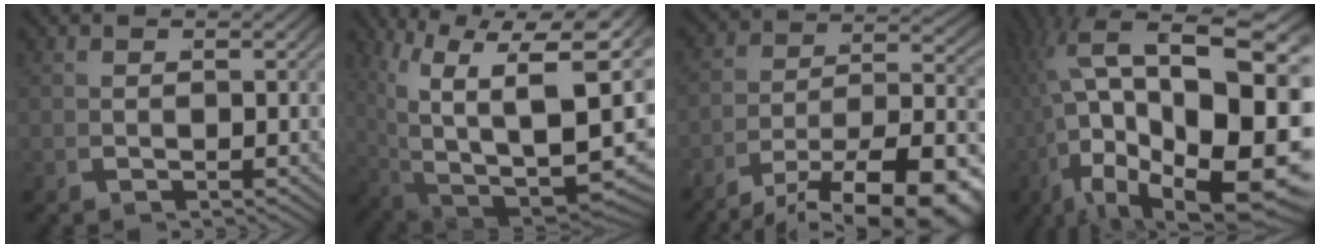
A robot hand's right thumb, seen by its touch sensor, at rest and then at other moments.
{"total": 16.3, "force": [0.3, 10.3, 12.6], "torque": [-0.214, -0.072, 0.046]}
{"total": 11.8, "force": [-6.3, 6.5, 7.6], "torque": [-0.107, -0.040, -0.086]}
{"total": 20.9, "force": [-2.5, 12.1, 16.9], "torque": [-0.306, -0.089, 0.011]}